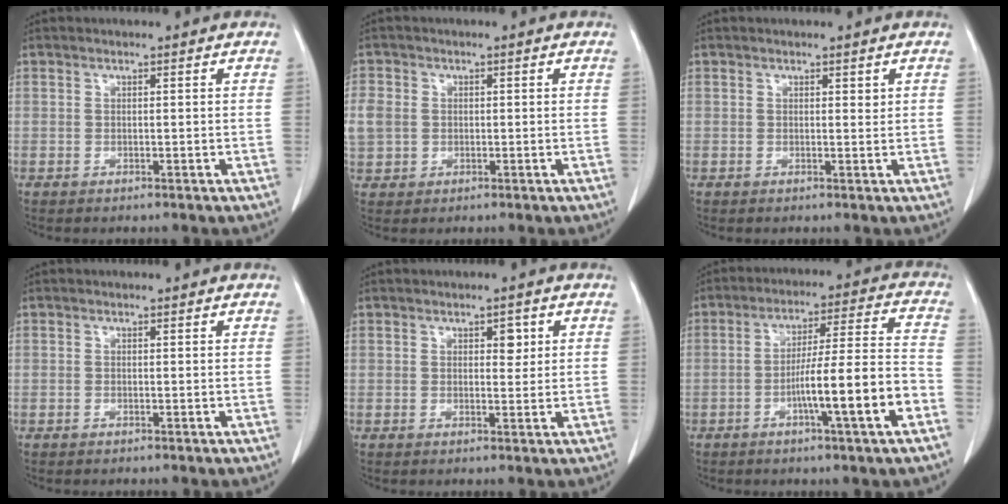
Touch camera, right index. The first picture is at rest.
{"total": 6.2, "force": [0.4, 5.5, 2.8], "torque": [-0.090, 0.012, 0.015]}
{"total": 0.7, "force": [0.4, 0.3, 0.5], "torque": [-0.004, -0.002, 0.005]}
{"total": 0.0}
{"total": 2.1, "force": [0.8, 1.2, 1.5], "torque": [-0.018, 0.000, 0.011]}
{"total": 12.6, "force": [-4.7, -0.3, 11.7], "torque": [-0.189, 0.008, -0.074]}